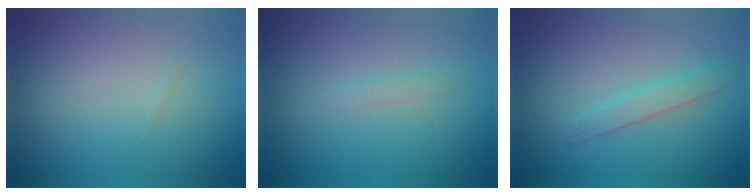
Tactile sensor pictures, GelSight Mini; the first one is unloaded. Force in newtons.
{"total": 0.6, "press": 0.6, "slide": 0.1}
{"total": 1.6, "press": 1.6, "slide": 0.2}